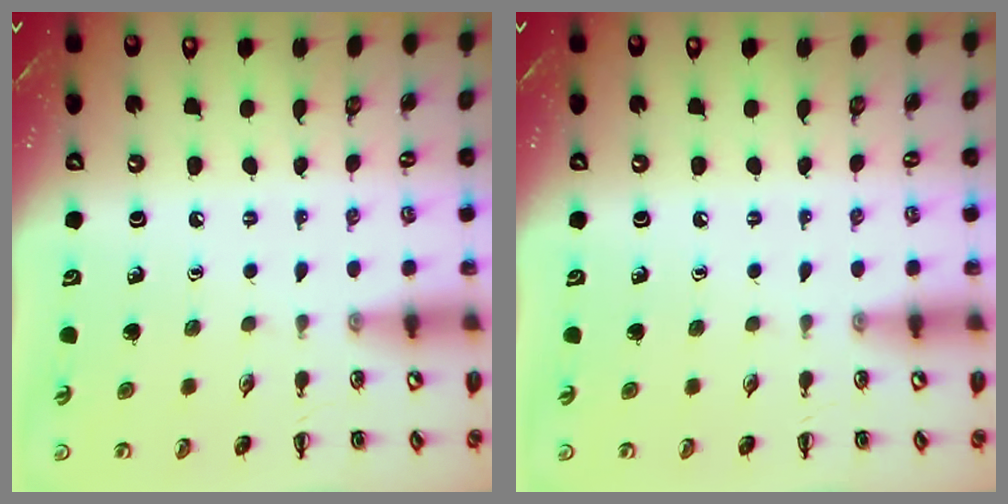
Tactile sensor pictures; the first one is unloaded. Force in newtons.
{"total": 0.0}